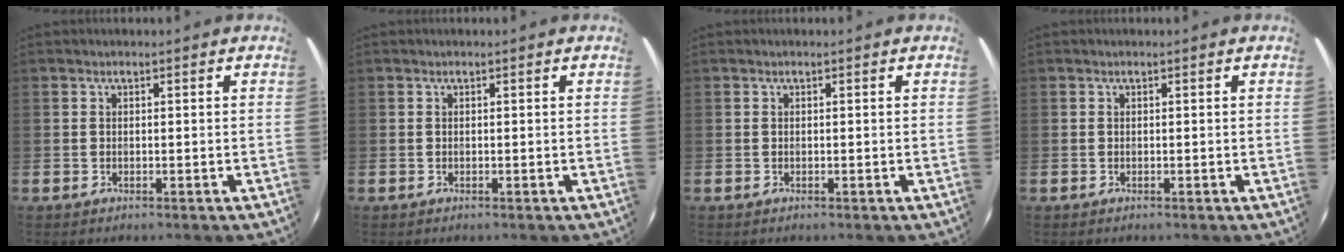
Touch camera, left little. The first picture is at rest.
{"total": 0.0}
{"total": 0.0}
{"total": 0.0}